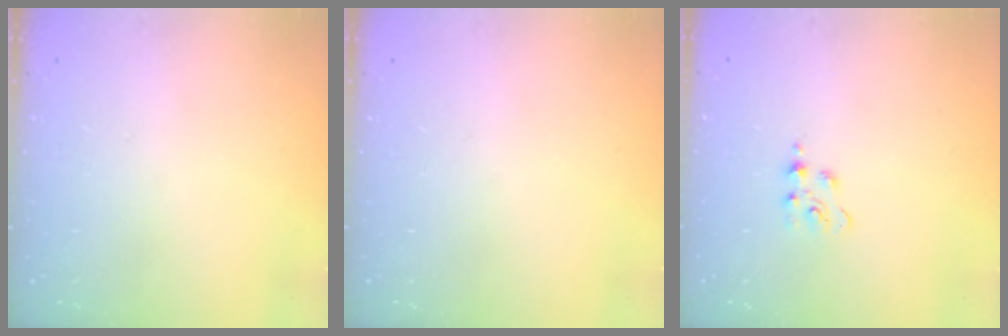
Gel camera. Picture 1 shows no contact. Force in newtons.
{"total": 0.0}
{"total": 2.8, "press": 2.8, "slide": 0.4}